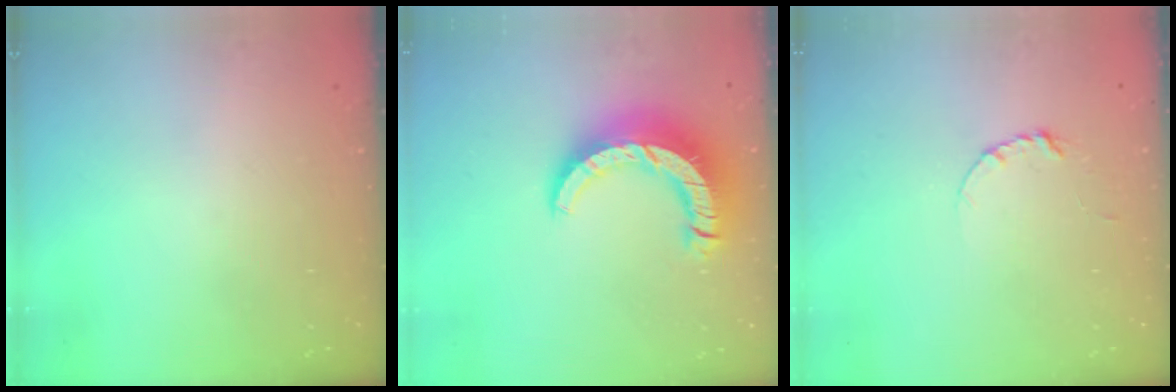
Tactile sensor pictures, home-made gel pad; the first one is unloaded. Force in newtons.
{"total": 13.5, "press": 13.4, "slide": 1.5}
{"total": 3.5, "press": 3.5, "slide": 0.4}